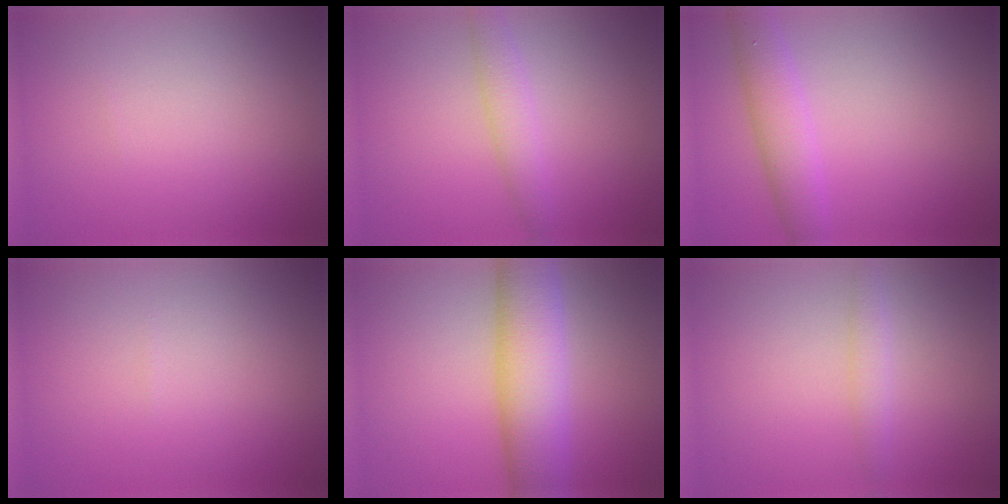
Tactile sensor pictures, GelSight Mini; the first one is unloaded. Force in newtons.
{"total": 2.2, "press": 2.2, "slide": 0.0}
{"total": 3.8, "press": 3.8, "slide": 0.1}
{"total": 0.0}
{"total": 7.8, "press": 7.8, "slide": 0.2}
{"total": 1.4, "press": 1.4, "slide": 0.1}